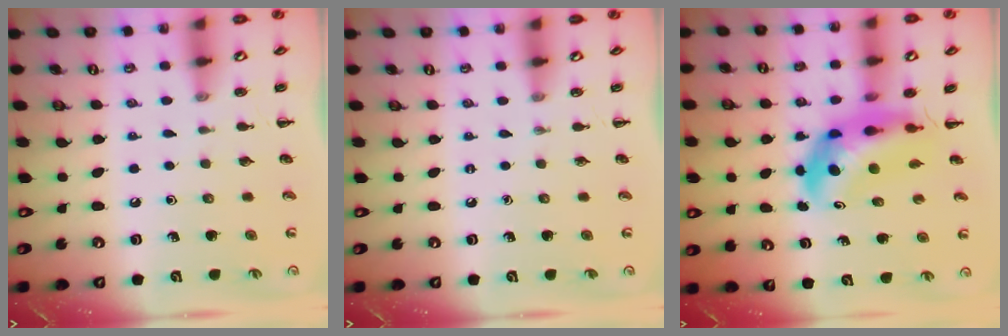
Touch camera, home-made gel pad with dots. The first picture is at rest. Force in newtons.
{"total": 0.0}
{"total": 6.2, "press": 6.0, "slide": 1.9}